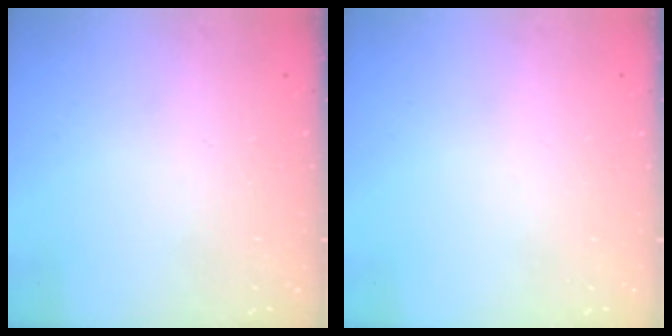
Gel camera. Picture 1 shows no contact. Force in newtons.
{"total": 0.0}